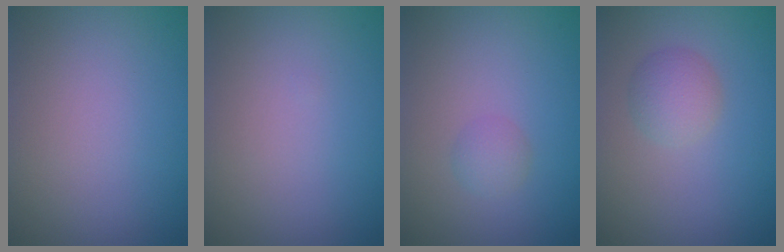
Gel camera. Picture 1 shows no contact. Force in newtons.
{"total": 0.0}
{"total": 1.3, "press": 1.3, "slide": 0.1}
{"total": 2.5, "press": 2.5, "slide": 0.1}